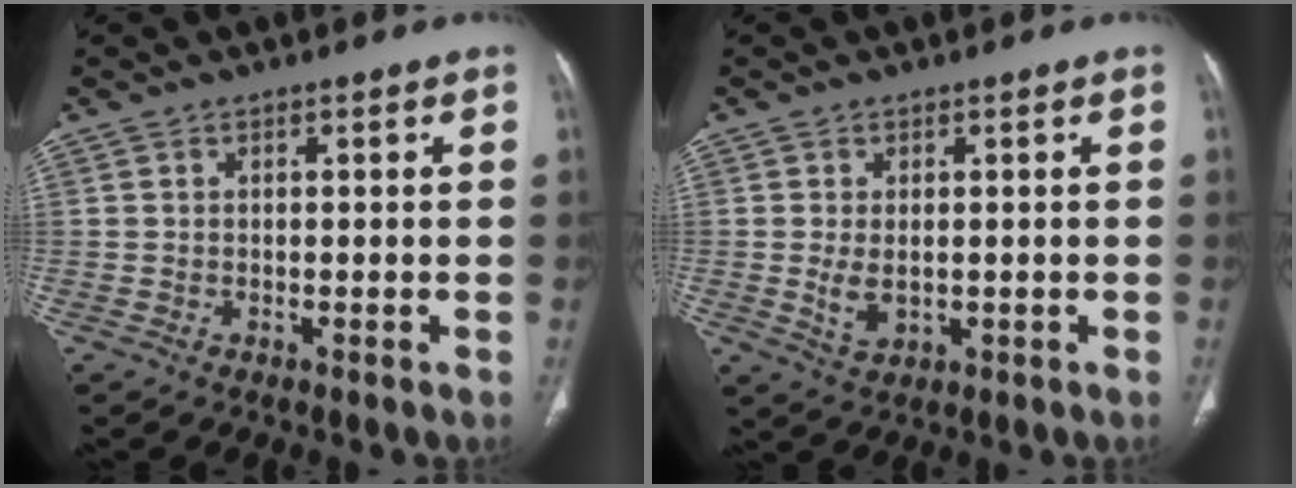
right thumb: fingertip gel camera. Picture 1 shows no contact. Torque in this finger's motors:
{"motor_torque": [-0.27, 0.42, 0.49, 0.03, 0.15]}